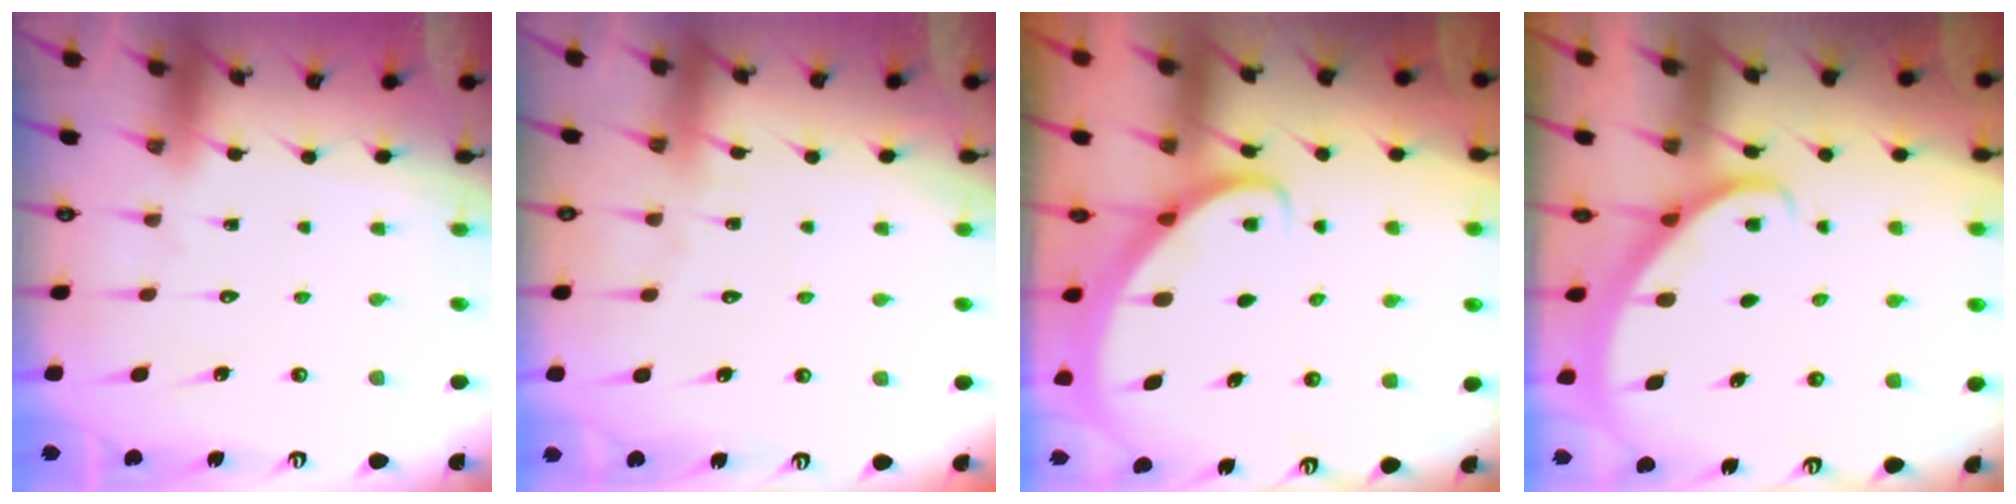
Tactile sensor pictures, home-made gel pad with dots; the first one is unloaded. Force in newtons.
{"total": 4.2, "press": 4.1, "slide": 0.5}
{"total": 2.8, "press": 2.8, "slide": 0.3}
{"total": 1.9, "press": 1.9, "slide": 0.2}